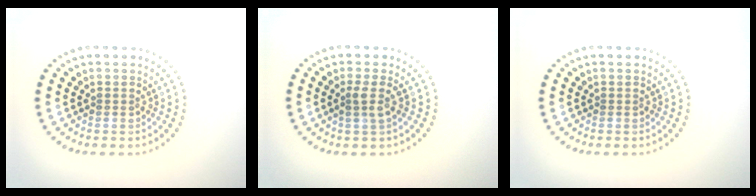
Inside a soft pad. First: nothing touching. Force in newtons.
{"total": 1.7, "press": 1.4, "slide": 0.9}
{"total": 0.0}